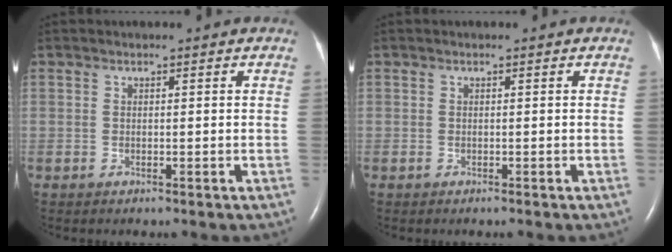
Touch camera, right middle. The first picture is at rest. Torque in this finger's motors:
{"motor_torque": [-0.04, 0.04, 0.02, 0.00]}